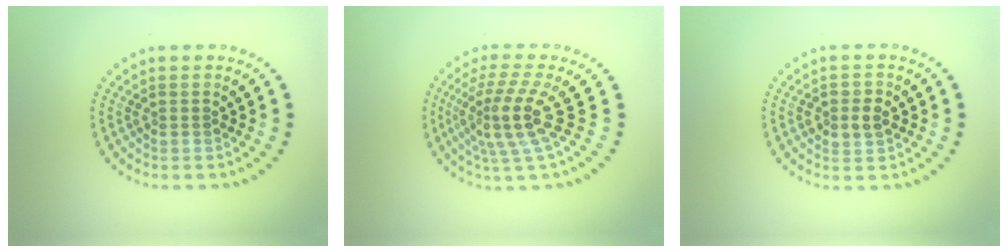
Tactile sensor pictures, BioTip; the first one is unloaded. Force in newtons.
{"total": 4.3, "press": 3.1, "slide": 2.9}
{"total": 2.0, "press": 2.0, "slide": 0.2}